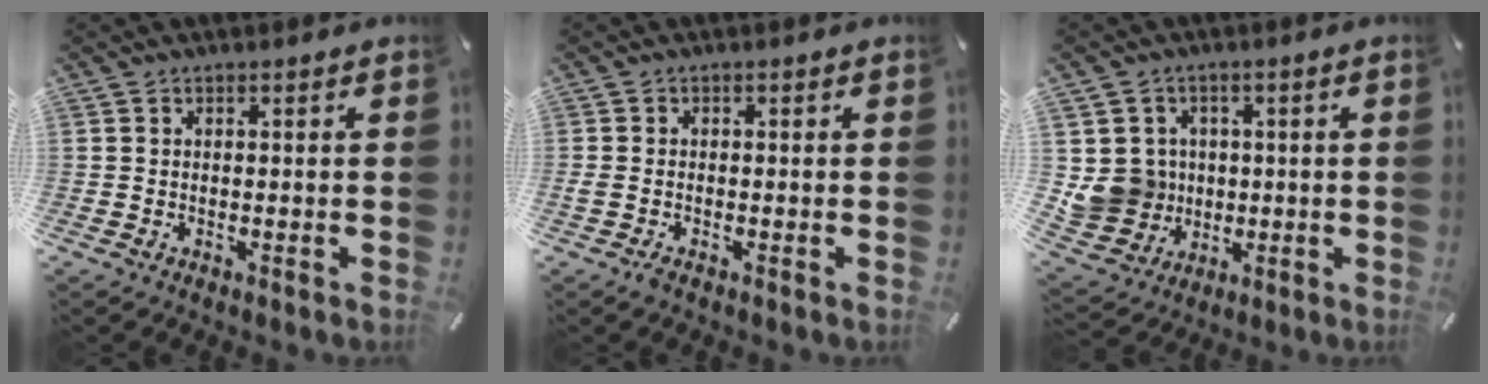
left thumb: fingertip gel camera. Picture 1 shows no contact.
{"total": 1.2, "force": [-0.7, 0.6, 0.8], "torque": [-0.017, 0.001, -0.013]}
{"total": 9.6, "force": [0.5, 9.4, 2.0], "torque": [-0.066, -0.004, 0.017]}